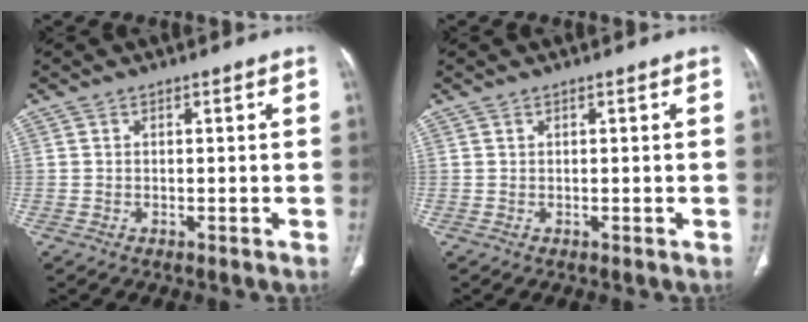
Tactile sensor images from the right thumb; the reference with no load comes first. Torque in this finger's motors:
{"motor_torque": [-0.01, 0.02, -0.12, 0.13, 0.00]}